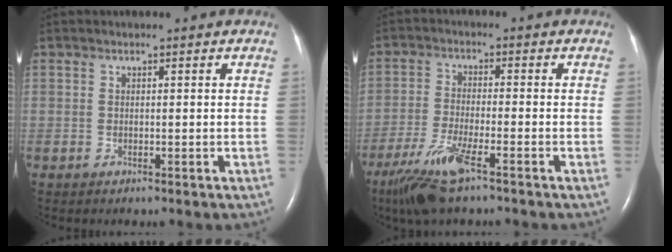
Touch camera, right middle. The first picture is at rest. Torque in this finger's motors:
{"motor_torque": [0.88, -0.79, 0.15, 0.06]}